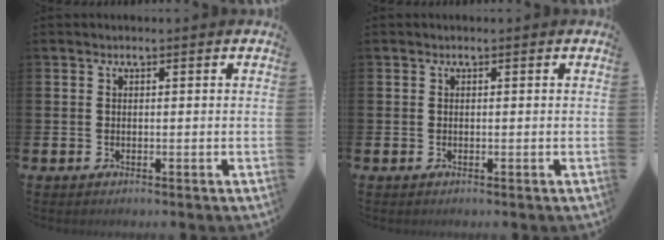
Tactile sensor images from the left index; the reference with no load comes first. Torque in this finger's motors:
{"motor_torque": [-0.08, 0.05, -0.01, 0.00]}